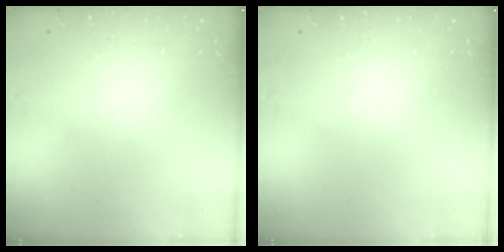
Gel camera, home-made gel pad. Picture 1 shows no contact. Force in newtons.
{"total": 0.0}